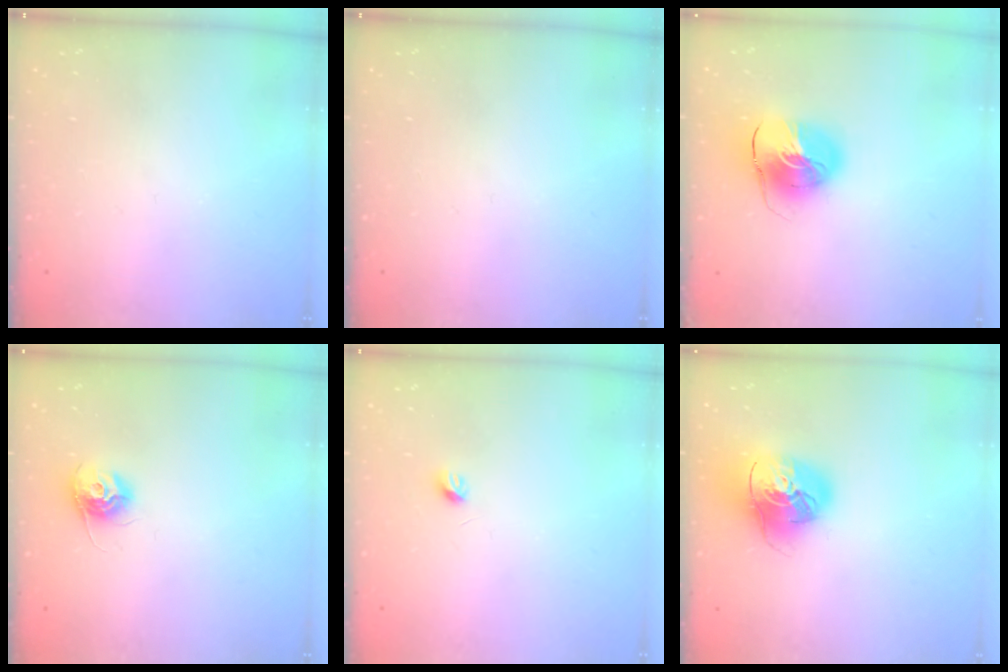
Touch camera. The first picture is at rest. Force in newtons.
{"total": 0.0}
{"total": 11.9, "press": 11.7, "slide": 1.8}
{"total": 10.3, "press": 10.3, "slide": 0.5}
{"total": 3.3, "press": 3.2, "slide": 0.6}
{"total": 17.5, "press": 17.3, "slide": 2.6}